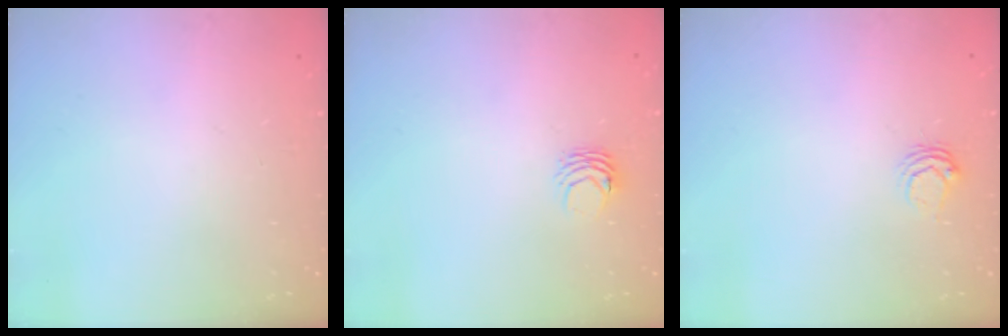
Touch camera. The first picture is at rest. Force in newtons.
{"total": 3.7, "press": 3.7, "slide": 0.4}
{"total": 4.7, "press": 4.7, "slide": 0.4}